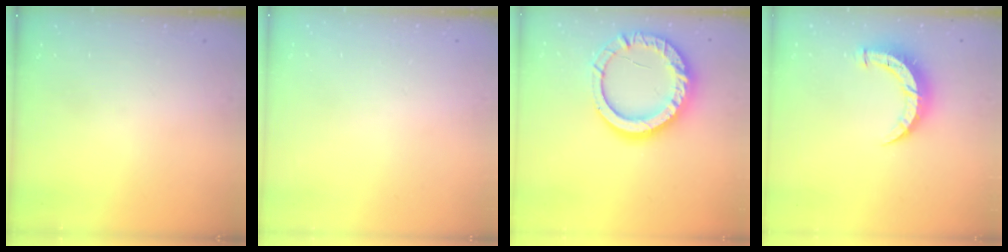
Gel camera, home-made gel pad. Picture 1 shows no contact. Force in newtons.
{"total": 2.6, "press": 2.6, "slide": 0.2}
{"total": 19.7, "press": 19.6, "slide": 1.7}
{"total": 8.2, "press": 8.2, "slide": 0.6}